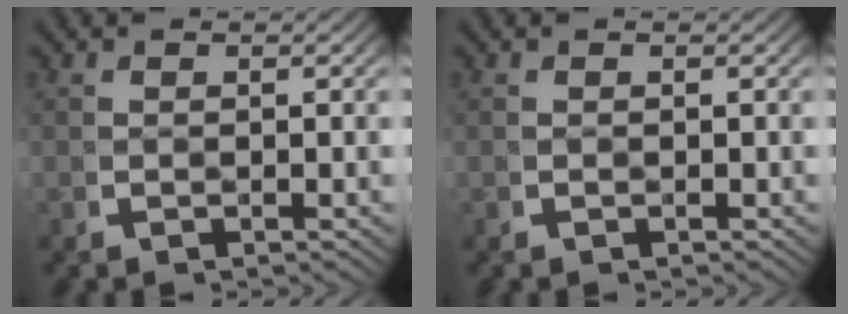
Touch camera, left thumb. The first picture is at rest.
{"total": 0.0}